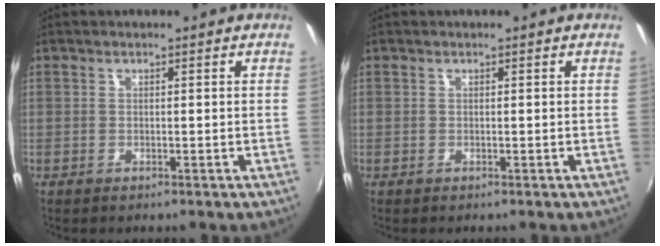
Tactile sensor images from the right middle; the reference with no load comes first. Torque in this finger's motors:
{"motor_torque": [0.10, -0.18, 0.01, 0.00]}